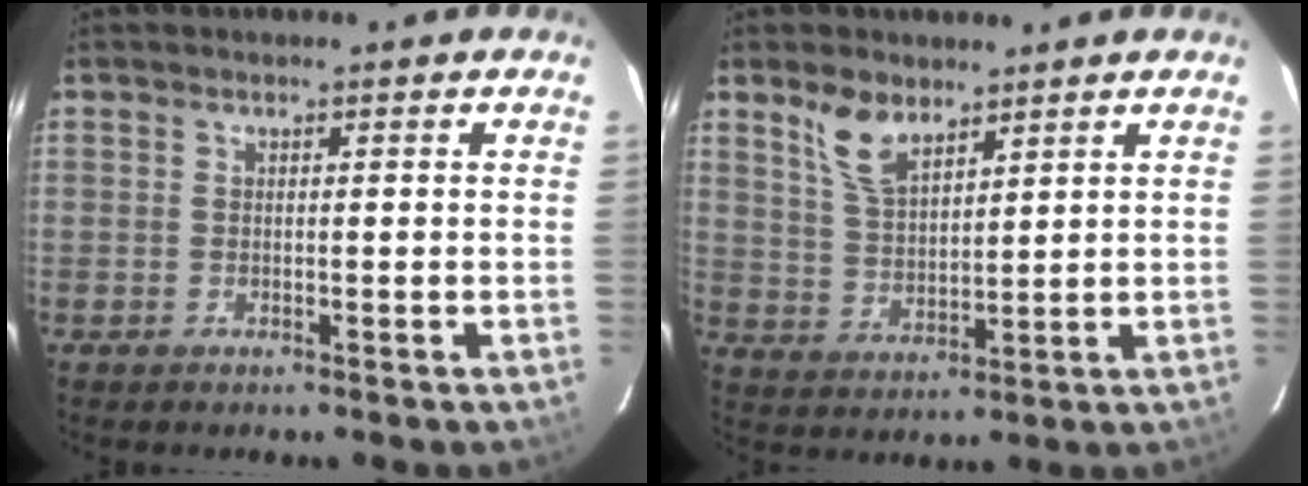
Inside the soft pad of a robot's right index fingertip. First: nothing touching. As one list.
[{"total": 7.2, "force": [5.0, 3.1, 4.2], "torque": [-0.080, 0.007, 0.103]}]